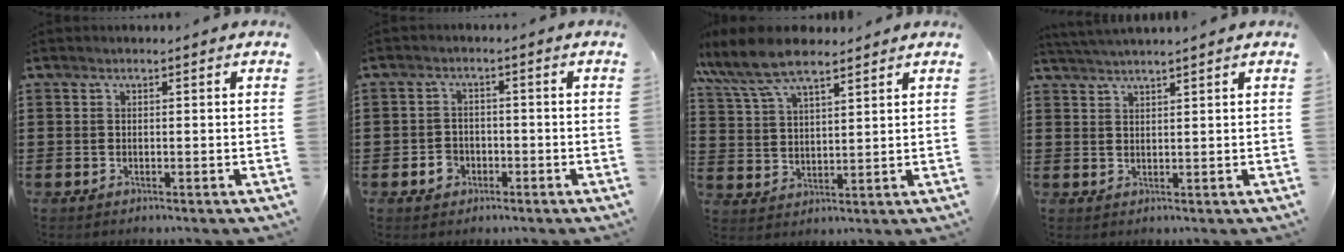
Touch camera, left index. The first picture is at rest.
{"total": 2.5, "force": [-1.4, 2.0, 0.8], "torque": [-0.019, 0.002, -0.030]}
{"total": 8.4, "force": [6.9, 2.4, 4.2], "torque": [-0.104, -0.013, 0.126]}
{"total": 2.1, "force": [2.0, -0.5, 0.4], "torque": [-0.011, 0.000, 0.040]}